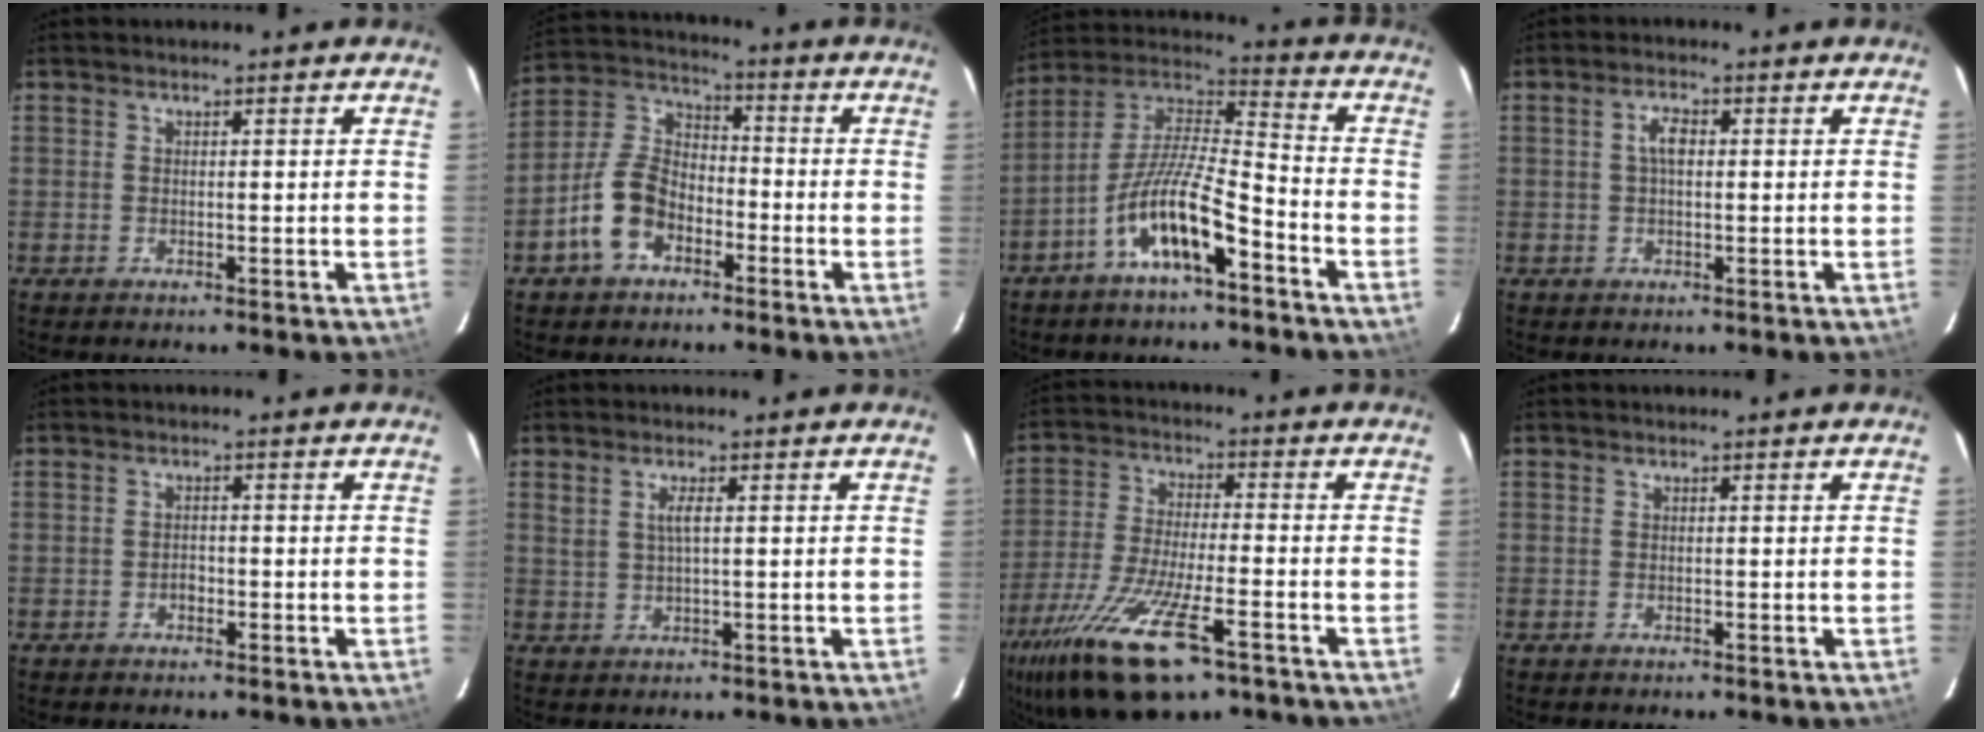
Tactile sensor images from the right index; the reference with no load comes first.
{"total": 10.5, "force": [-5.2, 7.0, 5.8], "torque": [-0.126, 0.026, -0.098]}
{"total": 12.8, "force": [-7.2, 2.8, 10.2], "torque": [-0.200, 0.003, -0.138]}
{"total": 2.8, "force": [0.3, 1.3, 2.5], "torque": [-0.049, 0.009, 0.006]}
{"total": 1.3, "force": [-0.8, 0.8, 0.5], "torque": [-0.010, 0.004, -0.013]}
{"total": 2.3, "force": [0.6, 0.4, 2.2], "torque": [-0.043, 0.001, 0.015]}
{"total": 18.7, "force": [-10.9, 5.7, 14.0], "torque": [-0.288, -0.055, -0.199]}
{"total": 0.0}